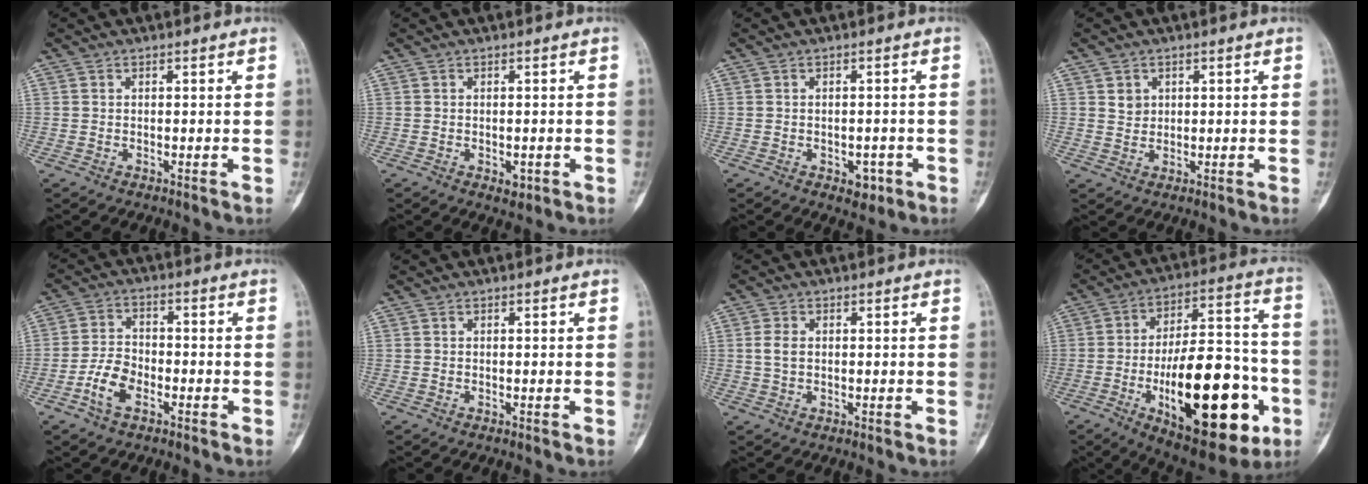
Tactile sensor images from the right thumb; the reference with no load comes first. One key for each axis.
{"total": 2.1, "fx": -0.6, "fy": 1.3, "fz": 1.5, "tx": -0.011, "ty": 0.000, "tz": -0.002}
{"total": 2.4, "fx": -0.7, "fy": 1.5, "fz": 1.7, "tx": -0.009, "ty": 0.001, "tz": -0.003}
{"total": 2.6, "fx": 1.1, "fy": 2.2, "fz": 0.9, "tx": -0.004, "ty": -0.008, "tz": 0.023}
{"total": 6.4, "fx": -3.0, "fy": 3.8, "fz": 4.2, "tx": -0.078, "ty": 0.019, "tz": -0.063}
{"total": 0.0}
{"total": 2.9, "fx": 0.4, "fy": 1.9, "fz": 2.1, "tx": -0.044, "ty": 0.002, "tz": 0.008}
{"total": 28.6, "fx": -9.0, "fy": 12.1, "fz": 24.4, "tx": -0.345, "ty": 0.025, "tz": -0.119}